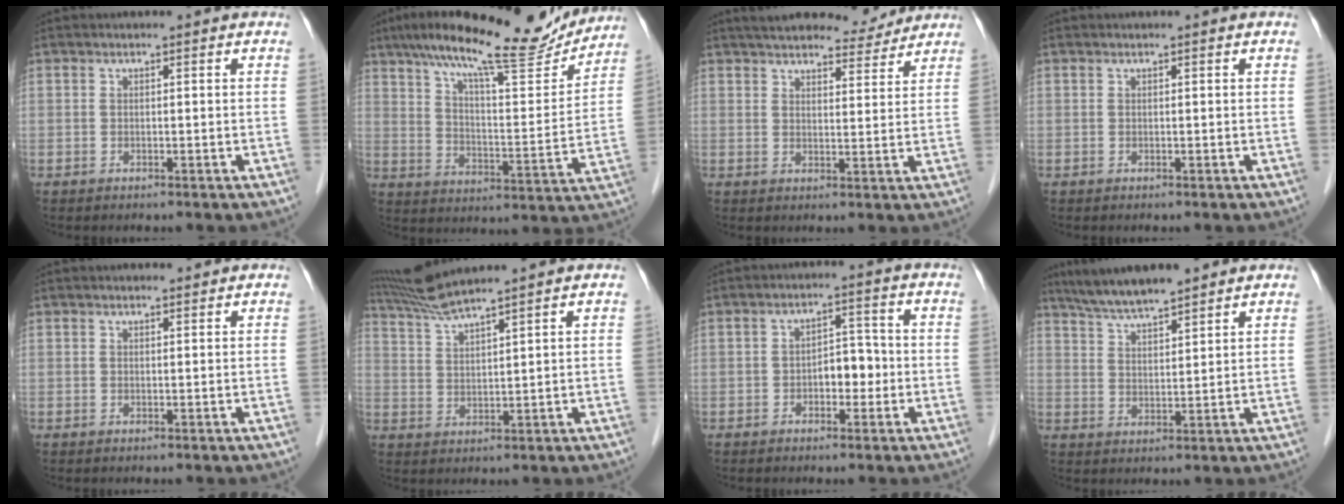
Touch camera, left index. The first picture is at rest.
{"total": 20.5, "force": [17.5, 3.4, 10.1], "torque": [-0.167, 0.007, 0.256]}
{"total": 10.6, "force": [9.9, 2.2, 3.3], "torque": [-0.039, 0.007, 0.131]}
{"total": 0.0}
{"total": 0.6, "force": [0.6, 0.2, 0.1], "torque": [-0.010, 0.000, 0.009]}
{"total": 6.2, "force": [5.6, -1.7, 2.2], "torque": [-0.059, 0.005, 0.116]}
{"total": 4.2, "force": [-1.1, 2.4, 3.3], "torque": [-0.049, 0.016, -0.019]}
{"total": 7.9, "force": [6.9, 0.6, 3.7], "torque": [-0.069, 0.022, 0.127]}